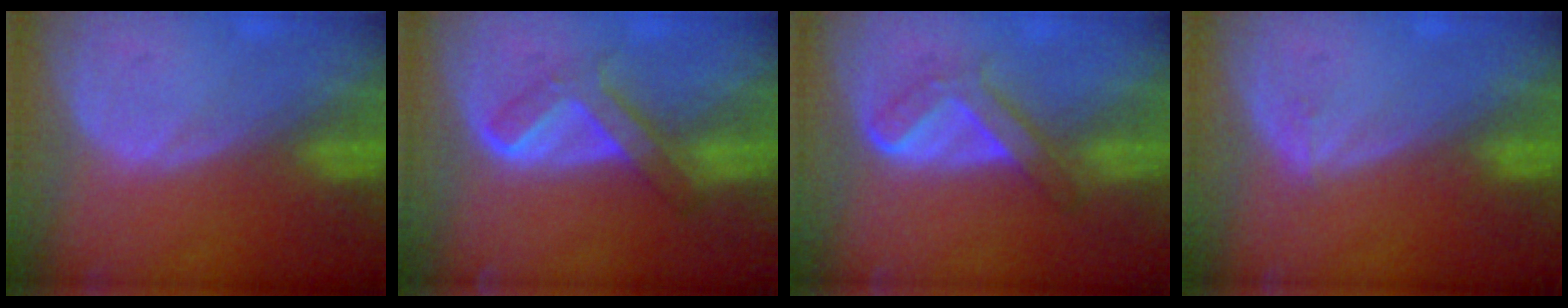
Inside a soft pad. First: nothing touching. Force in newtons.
{"total": 6.0, "press": 5.3, "slide": 2.8}
{"total": 4.8, "press": 4.8, "slide": 0.7}
{"total": 0.9, "press": 0.8, "slide": 0.2}